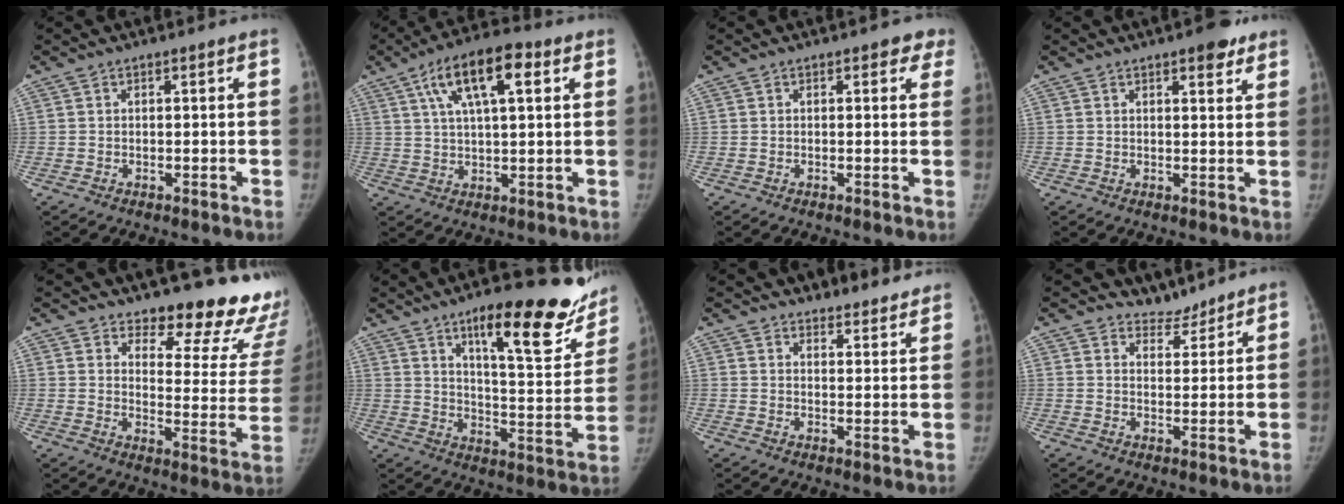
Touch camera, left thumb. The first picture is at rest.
{"total": 13.5, "force": [5.4, 4.9, 11.3], "torque": [-0.185, 0.010, 0.084]}
{"total": 2.8, "force": [1.6, 1.7, 1.6], "torque": [0.014, -0.002, 0.007]}
{"total": 4.8, "force": [3.1, 1.7, 3.2], "torque": [-0.026, -0.013, 0.036]}
{"total": 20.3, "force": [17.1, 6.9, 8.4], "torque": [-0.056, -0.154, 0.199]}
{"total": 23.4, "force": [14.8, 6.5, 16.9], "torque": [-0.180, -0.074, 0.214]}
{"total": 8.8, "force": [8.2, 2.9, 1.5], "torque": [0.022, -0.042, 0.094]}
{"total": 4.2, "force": [3.9, 1.5, -0.6], "torque": [0.031, -0.038, 0.063]}